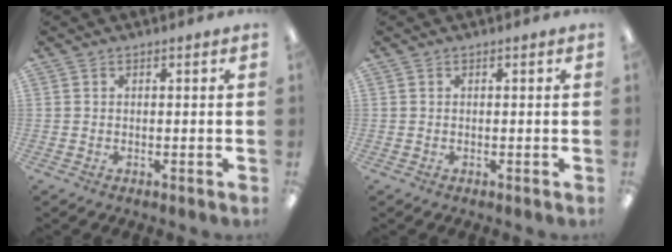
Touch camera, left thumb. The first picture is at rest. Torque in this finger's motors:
{"motor_torque": [-0.14, -0.14, 0.14, -0.07, 0.00]}